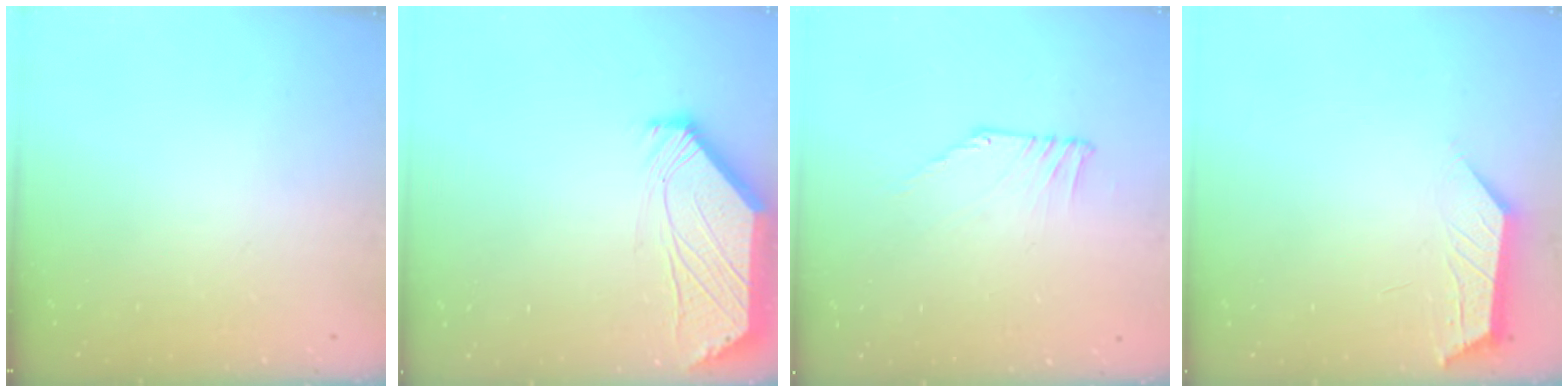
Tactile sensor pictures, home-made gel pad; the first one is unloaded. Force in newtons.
{"total": 2.6, "press": 2.6, "slide": 0.6}
{"total": 0.5, "press": 0.2, "slide": 0.5}
{"total": 2.1, "press": 2.1, "slide": 0.3}